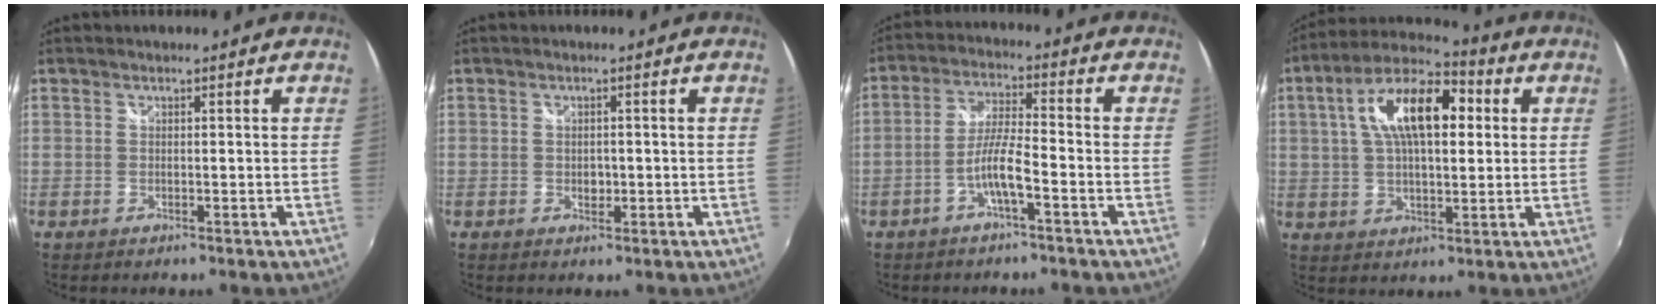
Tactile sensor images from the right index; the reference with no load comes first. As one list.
[{"total": 1.7, "force": [-0.3, 1.4, 1.0], "torque": [-0.015, 0.000, -0.005]}, {"total": 5.9, "force": [-3.0, 0.4, 5.0], "torque": [-0.106, 0.006, -0.055]}, {"total": 15.2, "force": [3.6, 6.9, 13.1], "torque": [-0.237, 0.030, 0.052]}]